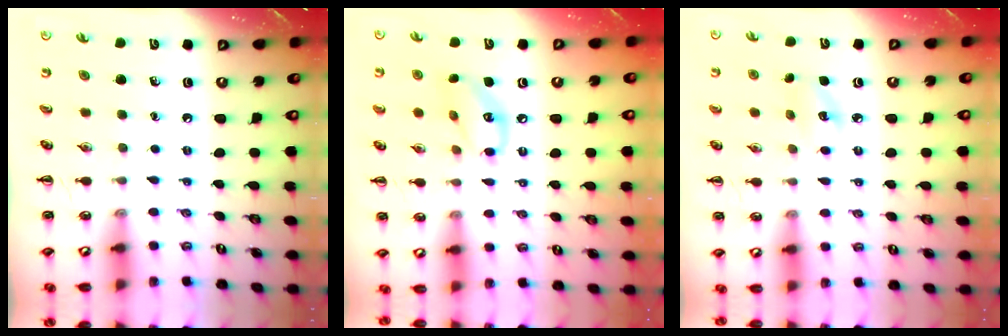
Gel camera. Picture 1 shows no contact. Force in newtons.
{"total": 9.5, "press": 9.4, "slide": 1.3}
{"total": 3.7, "press": 3.6, "slide": 0.7}